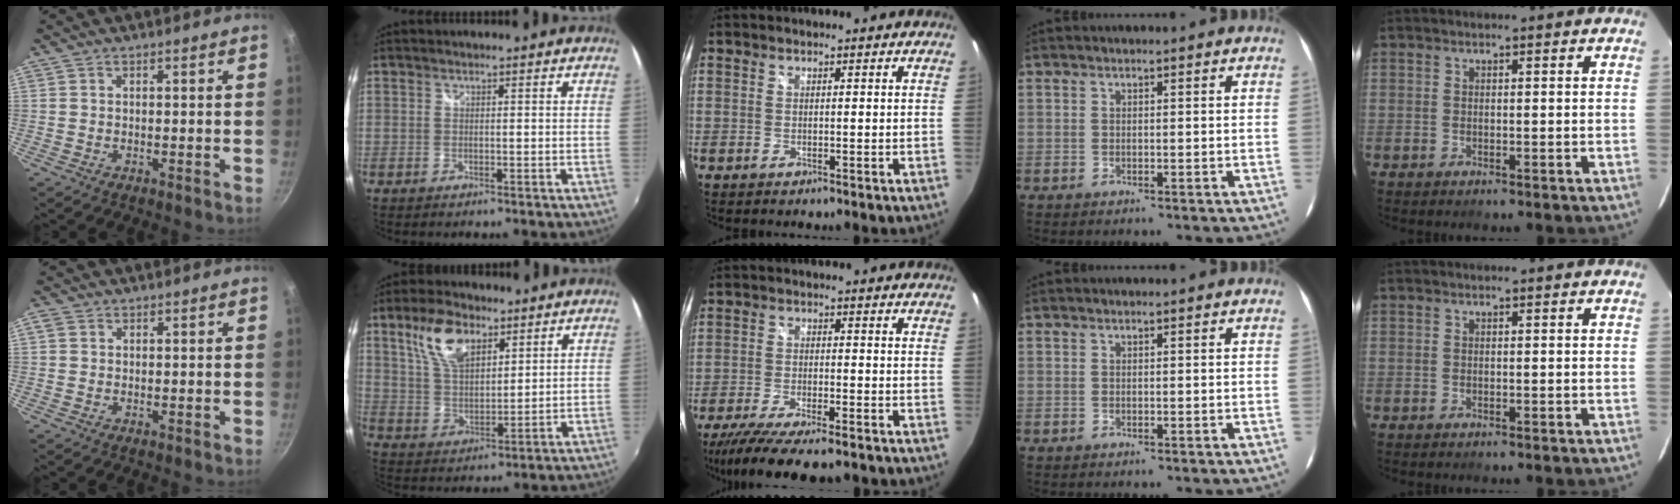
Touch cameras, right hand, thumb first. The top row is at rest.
{"thumb": {"total": 1.2, "force": [0.3, 1.0, 0.6], "torque": [-0.011, -0.001, 0.003]}, "index": {"total": 10.8, "force": [6.0, 5.4, 7.1], "torque": [-0.138, 0.018, 0.121]}, "middle": {"total": 13.2, "force": [-10.9, 2.2, 7.2], "torque": [-0.154, -0.046, -0.178]}}